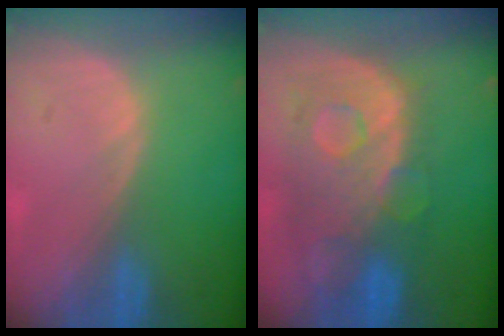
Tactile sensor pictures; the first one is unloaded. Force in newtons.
{"total": 11.2, "press": 9.7, "slide": 5.6}